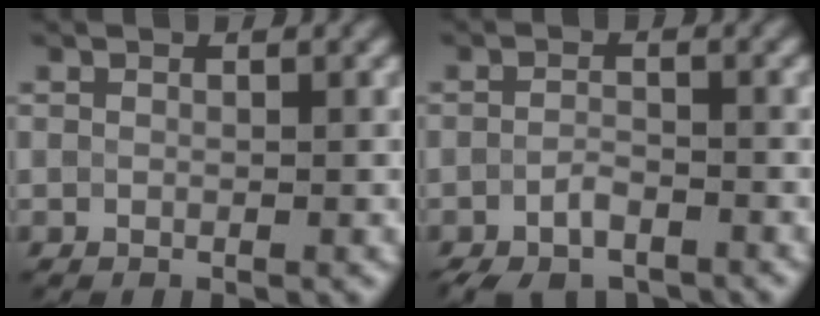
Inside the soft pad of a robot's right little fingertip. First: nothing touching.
{"total": 3.3, "force": [-2.4, 1.5, 1.8], "torque": [-0.033, -0.004, -0.046]}